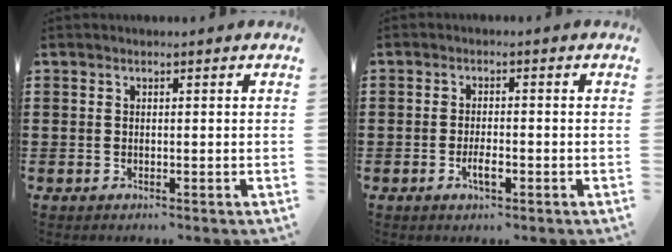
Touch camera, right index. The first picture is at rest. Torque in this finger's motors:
{"motor_torque": [1.09, 1.05, 0.05, 0.07]}